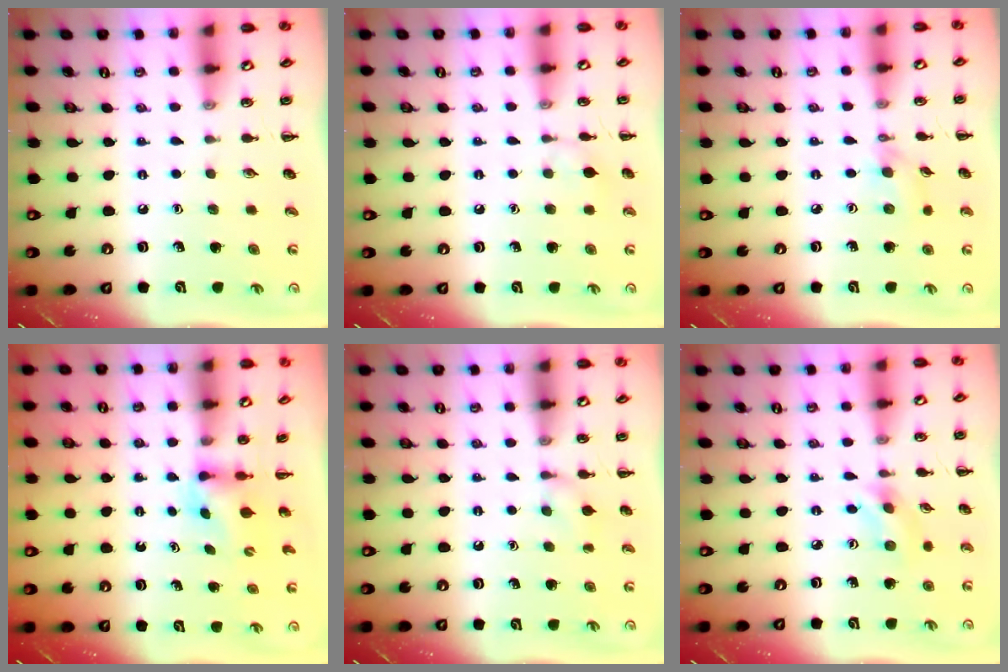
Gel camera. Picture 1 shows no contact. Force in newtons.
{"total": 5.0, "press": 4.6, "slide": 1.9}
{"total": 3.5, "press": 3.4, "slide": 1.0}
{"total": 2.9, "press": 2.6, "slide": 1.2}
{"total": 6.0, "press": 5.8, "slide": 1.6}
{"total": 3.1, "press": 3.0, "slide": 0.8}